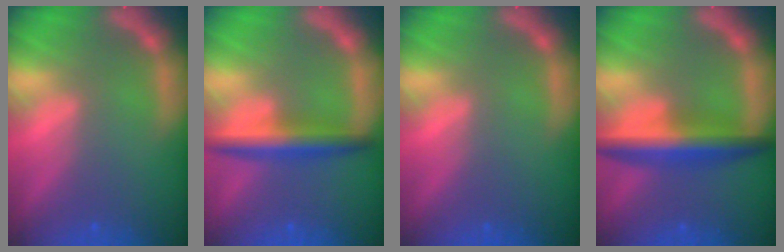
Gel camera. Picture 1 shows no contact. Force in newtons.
{"total": 4.5}
{"total": 0.0}
{"total": 6.0}